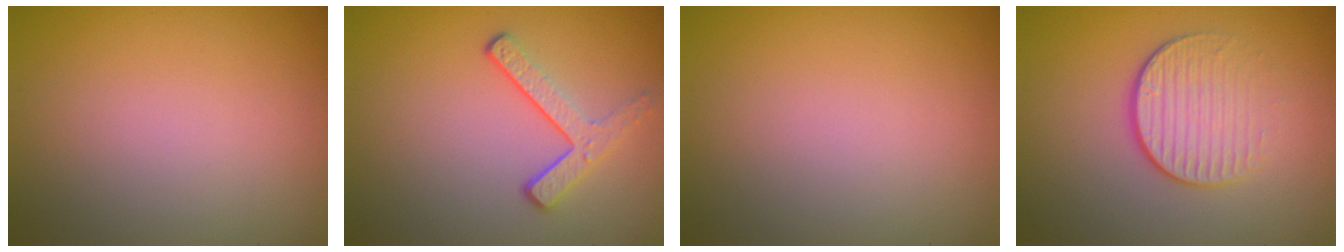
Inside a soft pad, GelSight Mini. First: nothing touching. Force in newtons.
{"total": 3.0, "press": 2.2, "slide": 2.0}
{"total": 0.0}
{"total": 3.9, "press": 2.7, "slide": 2.8}